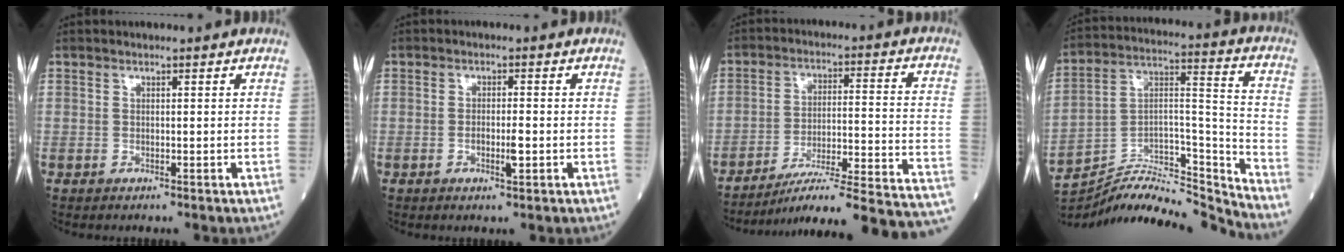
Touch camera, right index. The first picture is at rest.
{"total": 2.3, "force": [-0.6, 0.4, 2.2], "torque": [-0.038, -0.001, -0.011]}
{"total": 24.1, "force": [-21.4, -0.8, 11.1], "torque": [-0.084, -0.008, -0.296]}
{"total": 19.7, "force": [-19.3, 0.3, 3.8], "torque": [-0.073, 0.053, -0.322]}